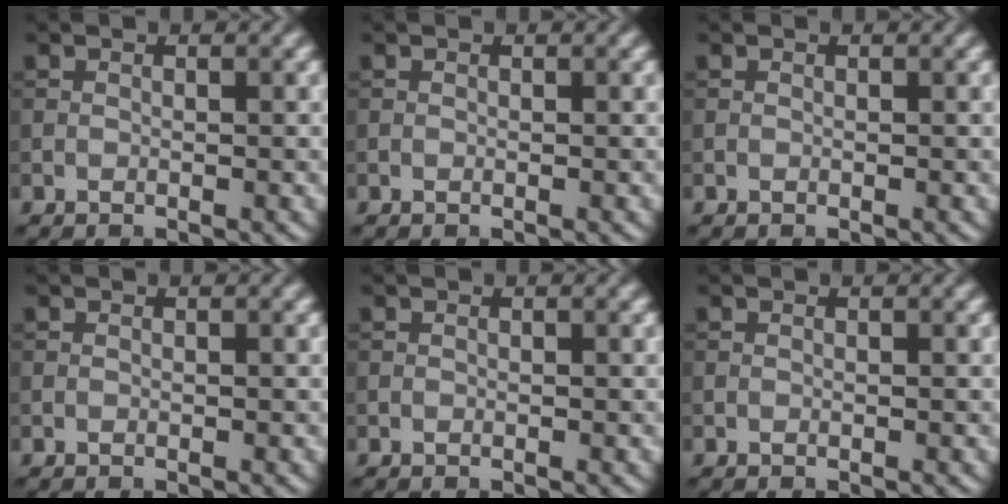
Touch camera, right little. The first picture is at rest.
{"total": 0.0}
{"total": 0.0}
{"total": 0.0}
{"total": 0.0}
{"total": 0.0}